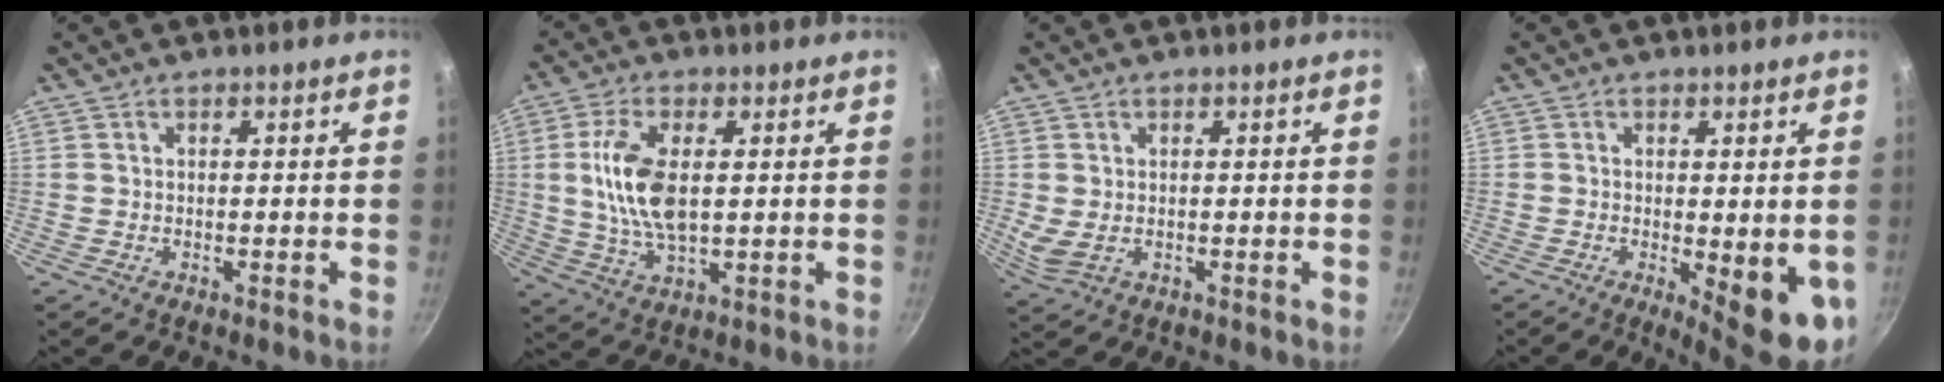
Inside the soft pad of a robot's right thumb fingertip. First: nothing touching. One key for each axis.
{"total": 11.9, "fx": 1.4, "fy": 5.7, "fz": 10.4, "tx": -0.214, "ty": -0.008, "tz": 0.032}
{"total": 3.2, "fx": -0.1, "fy": 2.0, "fz": 2.5, "tx": -0.064, "ty": -0.004, "tz": 0.007}
{"total": 10.4, "fx": -3.0, "fy": 3.4, "fz": 9.3, "tx": -0.111, "ty": -0.020, "tz": -0.030}